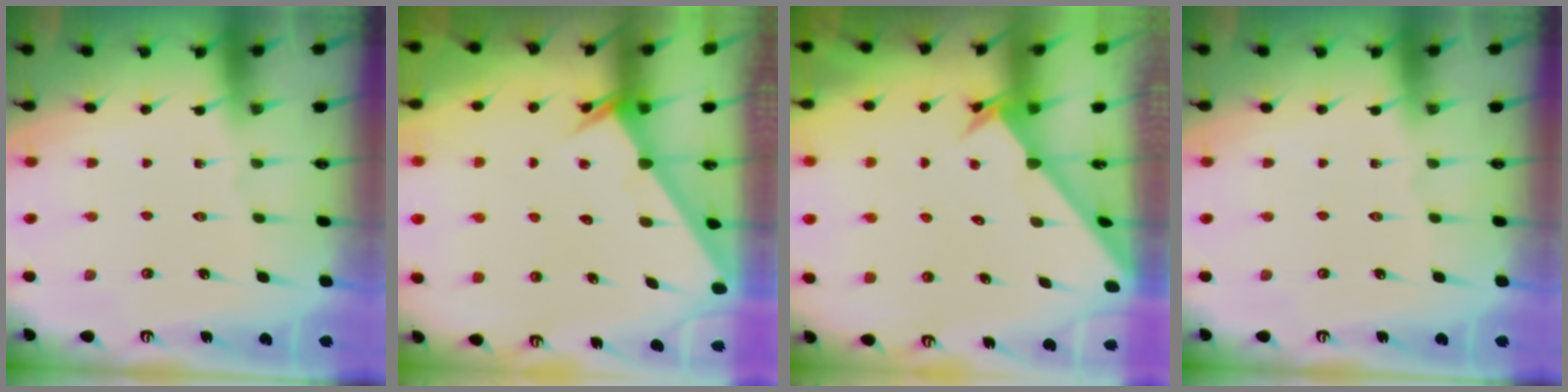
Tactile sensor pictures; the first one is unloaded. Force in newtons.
{"total": 2.6, "press": 2.6, "slide": 0.0}
{"total": 2.5, "press": 2.5, "slide": 0.2}
{"total": 0.0}